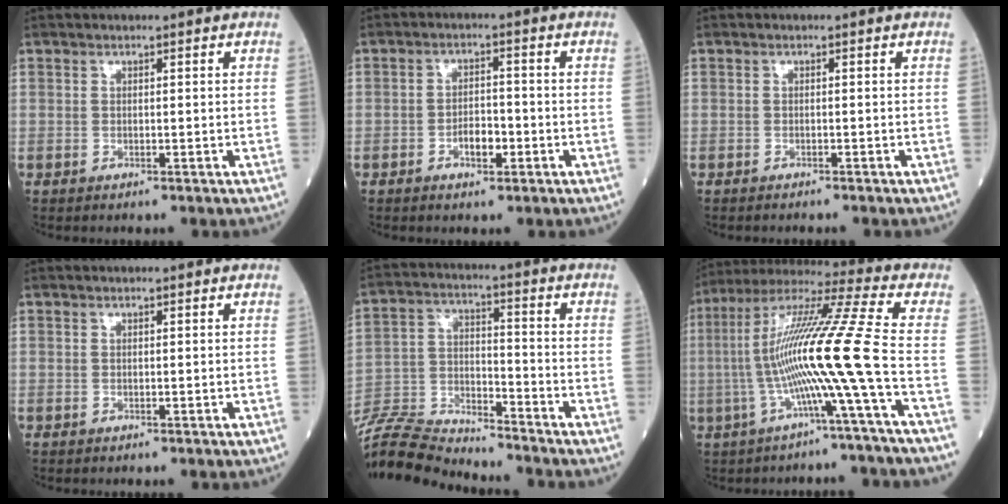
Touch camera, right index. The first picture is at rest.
{"total": 3.7, "force": [-1.6, 1.6, 3.0], "torque": [-0.049, 0.005, -0.026]}
{"total": 1.9, "force": [-1.8, 0.1, 0.7], "torque": [-0.012, -0.002, -0.022]}
{"total": 0.0}
{"total": 14.7, "force": [-14.4, 0.3, 3.0], "torque": [-0.061, 0.007, -0.264]}
{"total": 15.9, "force": [-3.4, -2.7, 15.3], "torque": [-0.292, 0.012, -0.074]}